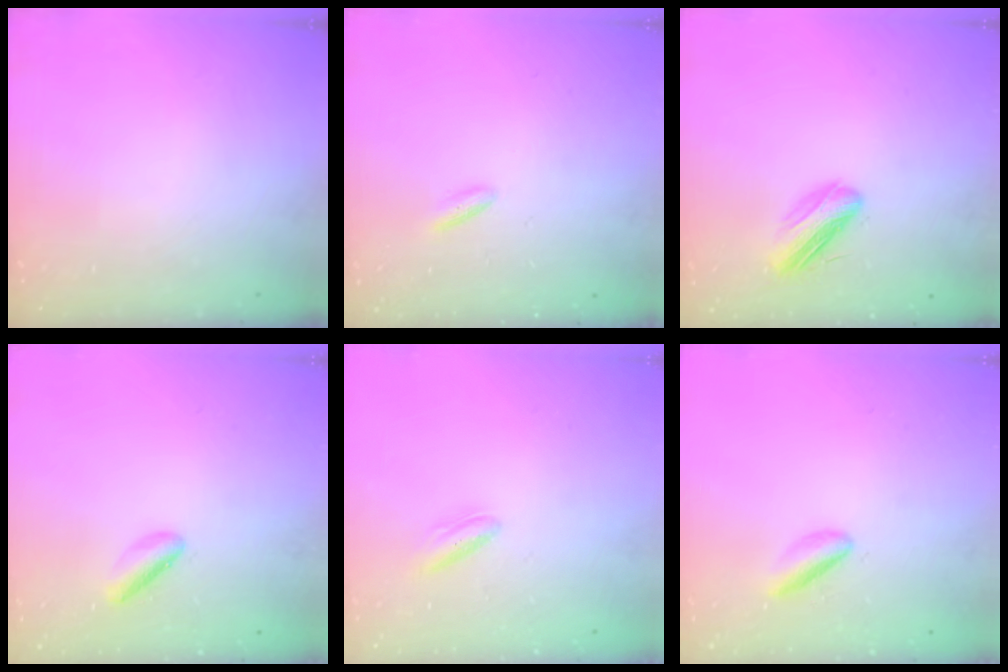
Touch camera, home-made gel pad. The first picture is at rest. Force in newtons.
{"total": 2.3, "press": 2.2, "slide": 0.4}
{"total": 7.0, "press": 7.0, "slide": 0.9}
{"total": 2.5, "press": 2.5, "slide": 0.5}
{"total": 4.5, "press": 4.4, "slide": 1.0}
{"total": 2.9, "press": 2.9, "slide": 0.4}